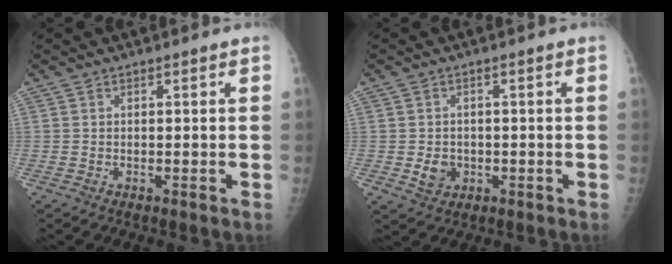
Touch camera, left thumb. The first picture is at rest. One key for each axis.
{"total": 3.7, "fx": -0.8, "fy": 3.2, "fz": 1.7, "tx": -0.013, "ty": 0.003, "tz": -0.004}